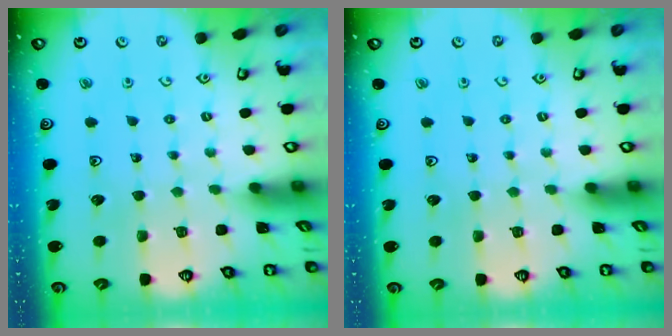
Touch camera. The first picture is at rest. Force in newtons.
{"total": 0.0}